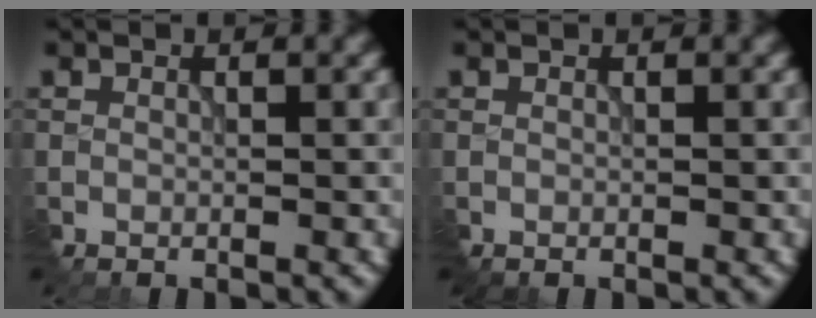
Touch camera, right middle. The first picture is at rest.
{"total": 0.0}